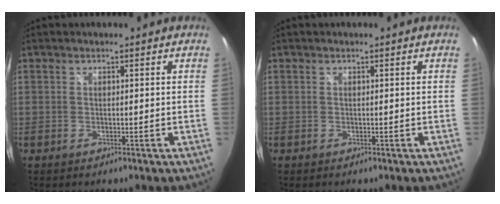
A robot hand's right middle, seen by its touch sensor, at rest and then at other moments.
{"total": 0.0}